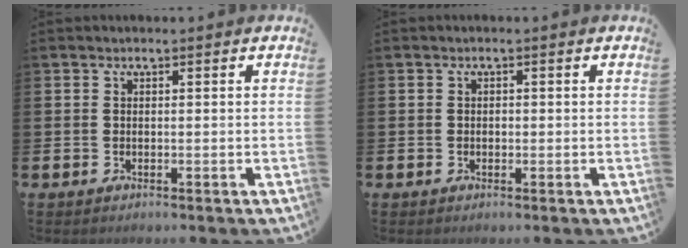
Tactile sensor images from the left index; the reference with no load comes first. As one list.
[{"total": 0.6, "force": [-0.1, 0.5, 0.2], "torque": [-0.005, 0.004, -0.003]}]